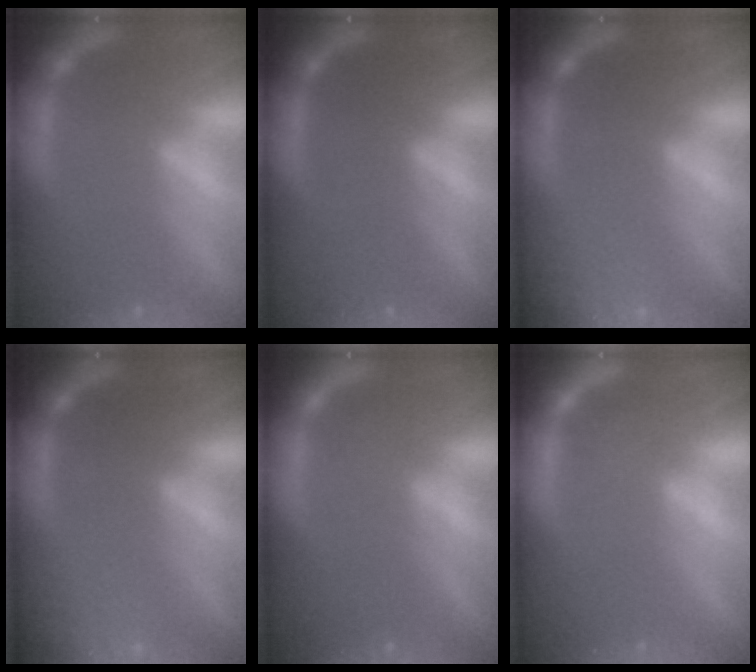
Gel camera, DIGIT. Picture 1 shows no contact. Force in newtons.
{"total": 0.0}
{"total": 9.5}
{"total": 9.5}
{"total": 1.0}
{"total": 1.4}